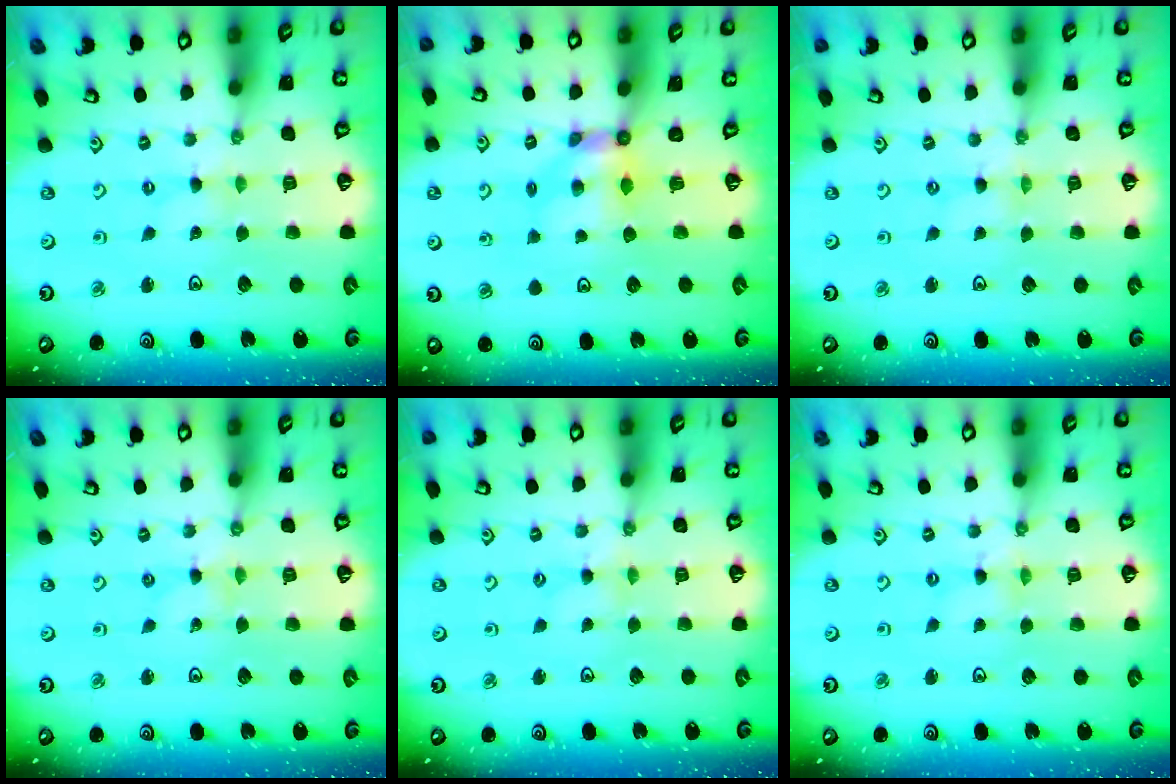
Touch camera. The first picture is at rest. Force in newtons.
{"total": 5.5, "press": 5.5, "slide": 0.2}
{"total": 0.0}
{"total": 0.0}
{"total": 2.5, "press": 2.5, "slide": 0.2}
{"total": 0.8, "press": 0.8, "slide": 0.2}